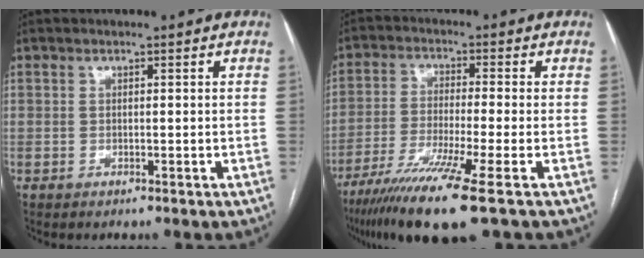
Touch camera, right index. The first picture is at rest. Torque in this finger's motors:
{"motor_torque": [1.56, -0.58, 0.42, 0.19]}